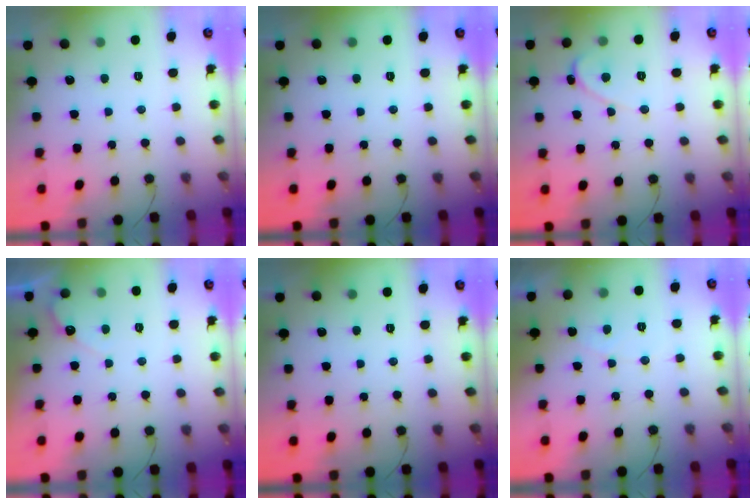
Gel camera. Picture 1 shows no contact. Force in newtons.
{"total": 0.0}
{"total": 1.4, "press": 1.3, "slide": 0.1}
{"total": 3.5, "press": 3.5, "slide": 0.2}
{"total": 0.0}
{"total": 2.2, "press": 2.2, "slide": 0.1}